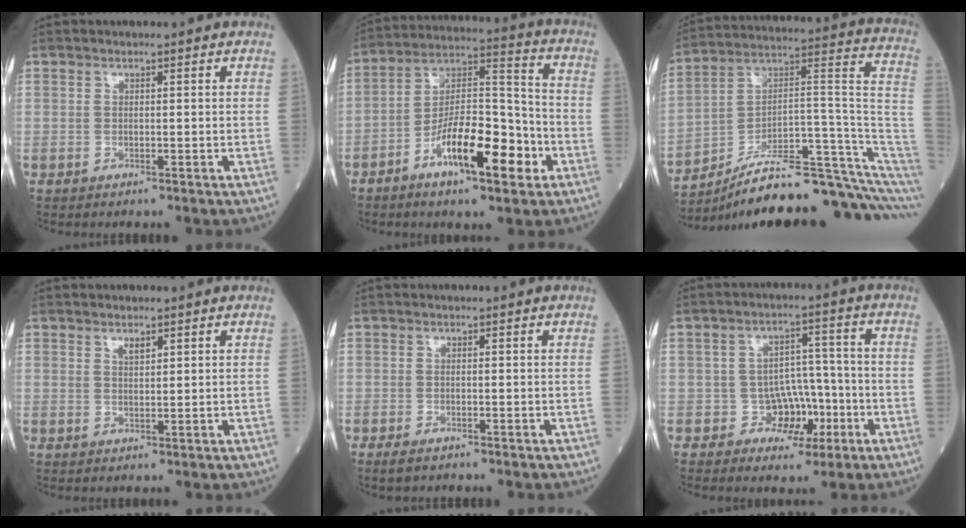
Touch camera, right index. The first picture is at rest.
{"total": 14.5, "force": [-6.4, 4.0, 12.4], "torque": [-0.215, 0.012, -0.108]}
{"total": 21.3, "force": [-16.1, 1.9, 13.8], "torque": [-0.135, 0.063, -0.247]}
{"total": 1.6, "force": [1.1, 0.6, 1.0], "torque": [-0.019, 0.000, 0.022]}
{"total": 1.8, "force": [-1.3, 0.6, 1.0], "torque": [-0.023, -0.003, -0.020]}
{"total": 5.9, "force": [-2.3, 4.9, 2.4], "torque": [-0.013, 0.024, -0.030]}